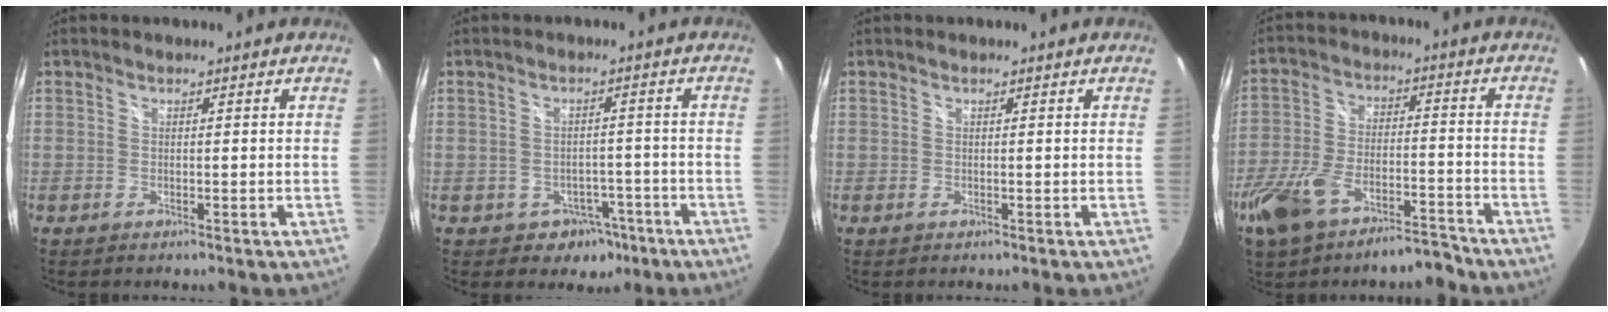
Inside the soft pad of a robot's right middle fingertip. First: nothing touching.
{"total": 5.5, "force": [-3.1, 4.4, 1.3], "torque": [-0.032, 0.017, -0.026]}
{"total": 0.0}
{"total": 13.7, "force": [-10.2, 5.6, 7.2], "torque": [-0.156, -0.003, -0.178]}